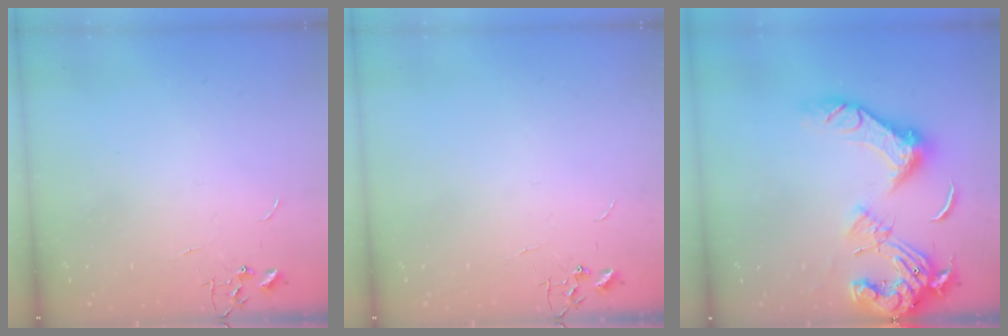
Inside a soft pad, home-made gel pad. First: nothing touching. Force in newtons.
{"total": 0.0}
{"total": 19.6, "press": 19.6, "slide": 1.8}